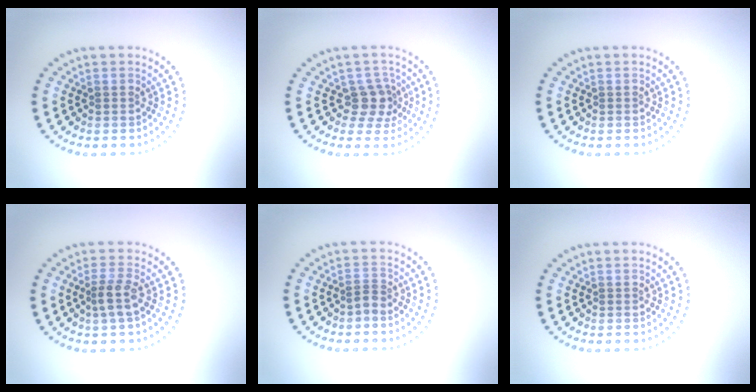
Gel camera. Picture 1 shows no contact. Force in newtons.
{"total": 2.7, "press": 2.1, "slide": 1.7}
{"total": 0.0}
{"total": 2.2, "press": 1.7, "slide": 1.3}
{"total": 1.0, "press": 0.6, "slide": 0.8}
{"total": 0.0}